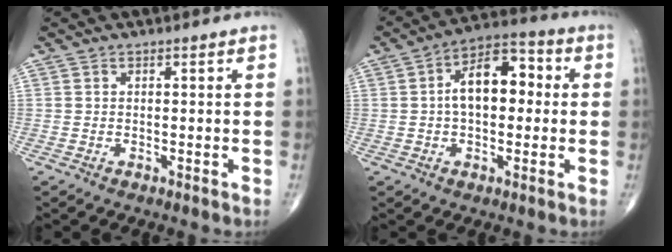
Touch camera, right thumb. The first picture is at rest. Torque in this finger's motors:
{"motor_torque": [0.18, 0.47, 1.02, 0.09, 0.05]}